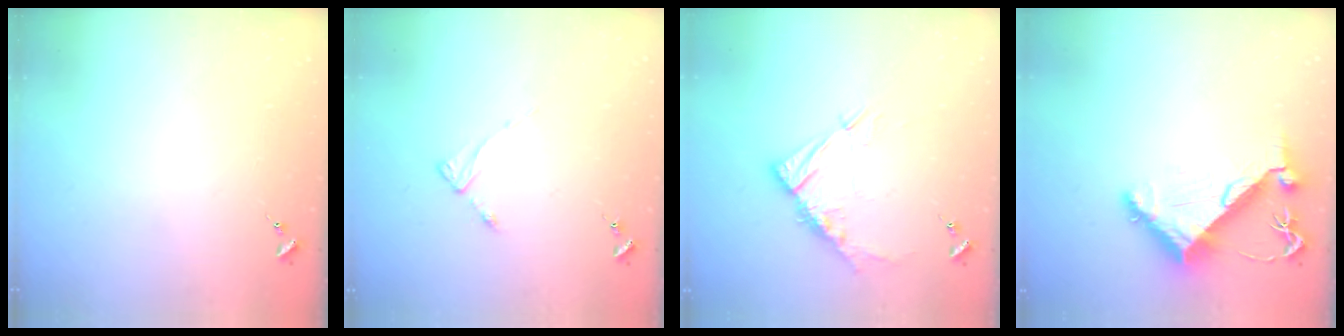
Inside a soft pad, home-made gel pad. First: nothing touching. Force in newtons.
{"total": 2.4, "press": 2.4, "slide": 0.3}
{"total": 10.7, "press": 10.7, "slide": 0.9}
{"total": 7.9, "press": 7.8, "slide": 1.0}